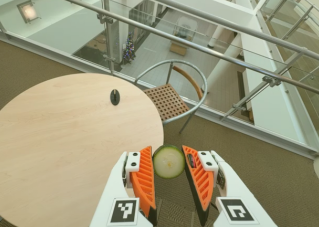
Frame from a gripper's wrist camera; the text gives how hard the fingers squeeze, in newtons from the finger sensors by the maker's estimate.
{"total": 7.5, "left": 7.4, "right": 7.6}